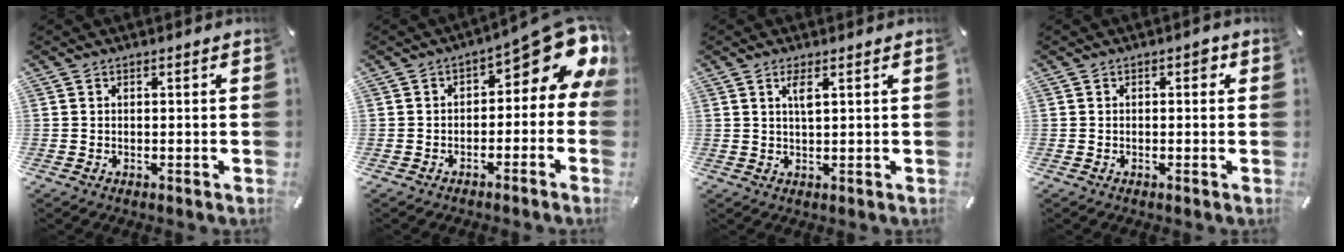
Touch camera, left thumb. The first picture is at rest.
{"total": 11.8, "force": [4.7, 5.5, 9.3], "torque": [-0.113, -0.045, 0.073]}
{"total": 3.0, "force": [1.4, 0.6, 2.6], "torque": [-0.055, 0.003, 0.022]}
{"total": 1.8, "force": [0.1, 1.2, 1.3], "torque": [-0.009, 0.002, -0.004]}